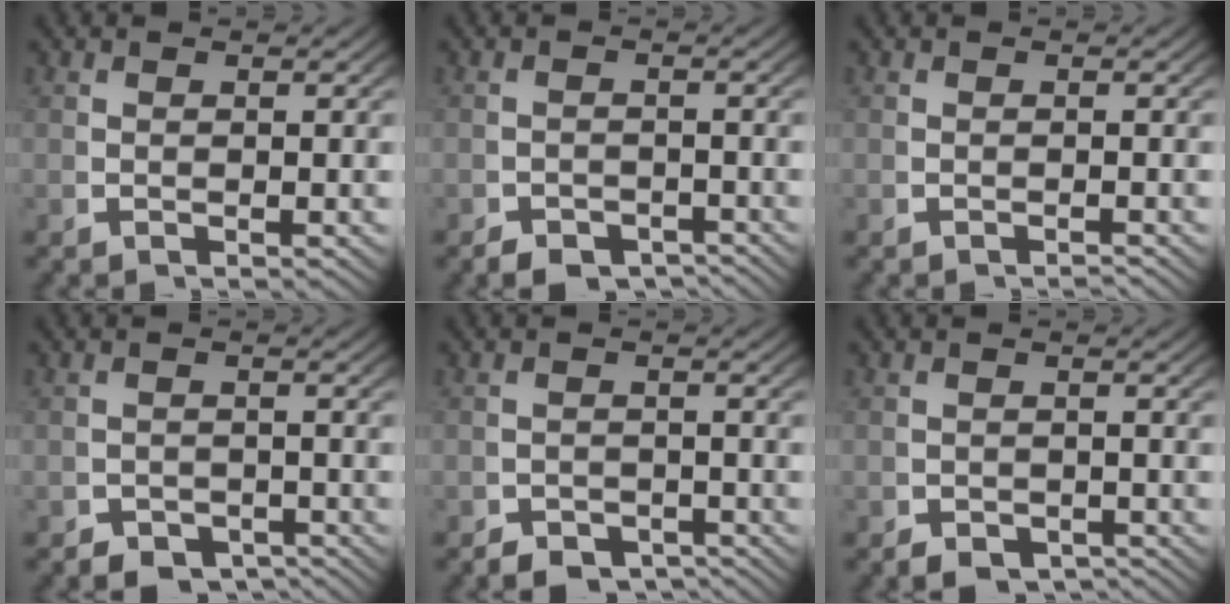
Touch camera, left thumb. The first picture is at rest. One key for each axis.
{"total": 3.2, "fx": -2.9, "fy": 1.2, "fz": 0.8, "tx": 0.001, "ty": -0.016, "tz": -0.047}
{"total": 0.8, "fx": -0.8, "fy": 0.1, "fz": 0.1, "tx": -0.001, "ty": 0.001, "tz": -0.014}
{"total": 4.1, "fx": -3.5, "fy": 1.9, "fz": 1.1, "tx": -0.006, "ty": -0.025, "tz": -0.051}
{"total": 3.8, "fx": -3.3, "fy": 1.5, "fz": 1.0, "tx": -0.002, "ty": -0.021, "tz": -0.052}
{"total": 2.7, "fx": -2.4, "fy": 1.0, "fz": 0.7, "tx": -0.001, "ty": -0.013, "tz": -0.037}